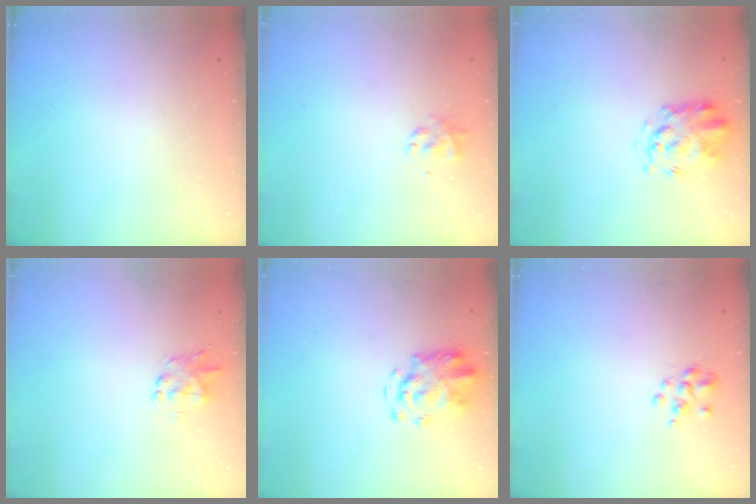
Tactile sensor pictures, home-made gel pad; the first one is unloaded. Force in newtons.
{"total": 1.7, "press": 1.6, "slide": 0.5}
{"total": 3.4, "press": 3.3, "slide": 0.7}
{"total": 1.4, "press": 1.3, "slide": 0.5}
{"total": 4.3, "press": 4.2, "slide": 1.1}
{"total": 2.6, "press": 2.5, "slide": 0.8}